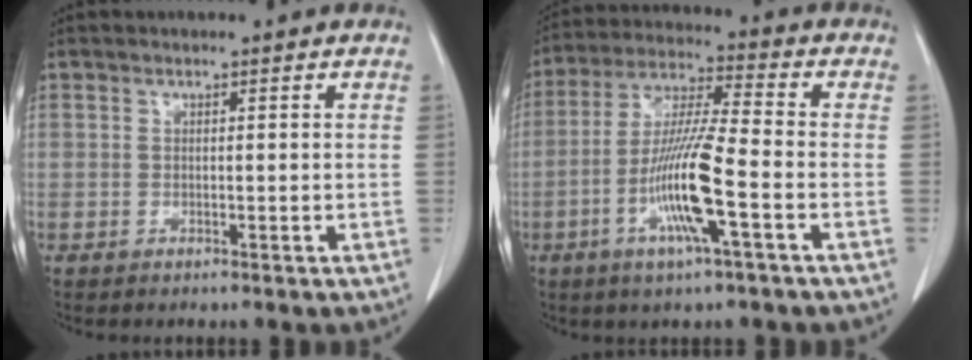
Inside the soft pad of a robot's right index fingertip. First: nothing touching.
{"total": 12.4, "force": [-4.0, 0.3, 11.8], "torque": [-0.235, -0.008, -0.080]}